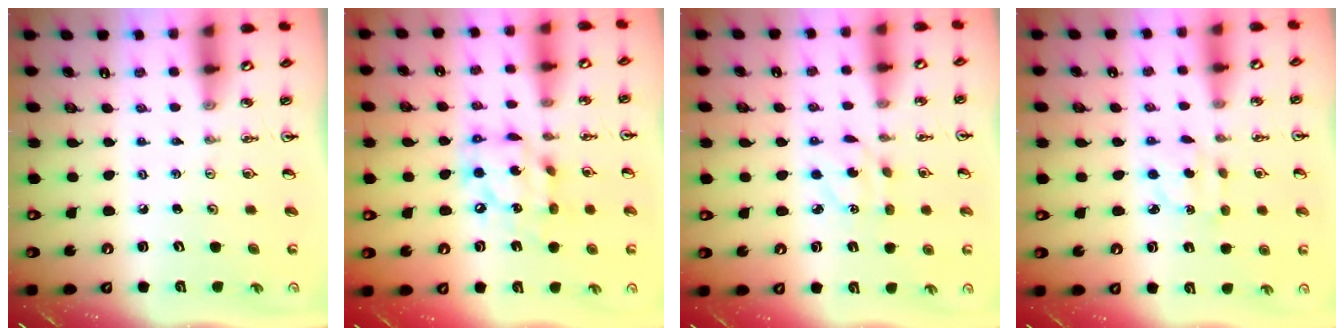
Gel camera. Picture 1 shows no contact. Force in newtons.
{"total": 14.7, "press": 14.7, "slide": 1.2}
{"total": 4.4, "press": 4.4, "slide": 0.5}
{"total": 2.9, "press": 2.9, "slide": 0.6}